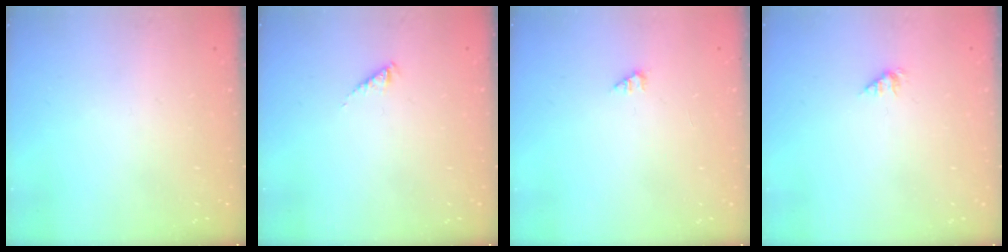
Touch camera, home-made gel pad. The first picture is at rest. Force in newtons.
{"total": 2.3, "press": 2.3, "slide": 0.3}
{"total": 1.0, "press": 1.0, "slide": 0.2}
{"total": 1.2, "press": 1.2, "slide": 0.2}